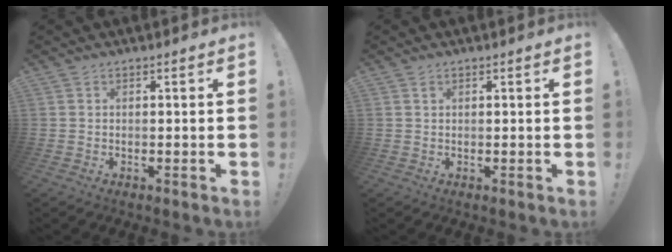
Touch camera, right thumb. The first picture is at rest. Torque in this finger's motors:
{"motor_torque": [-0.05, -0.03, -0.23, 0.27, -0.04]}